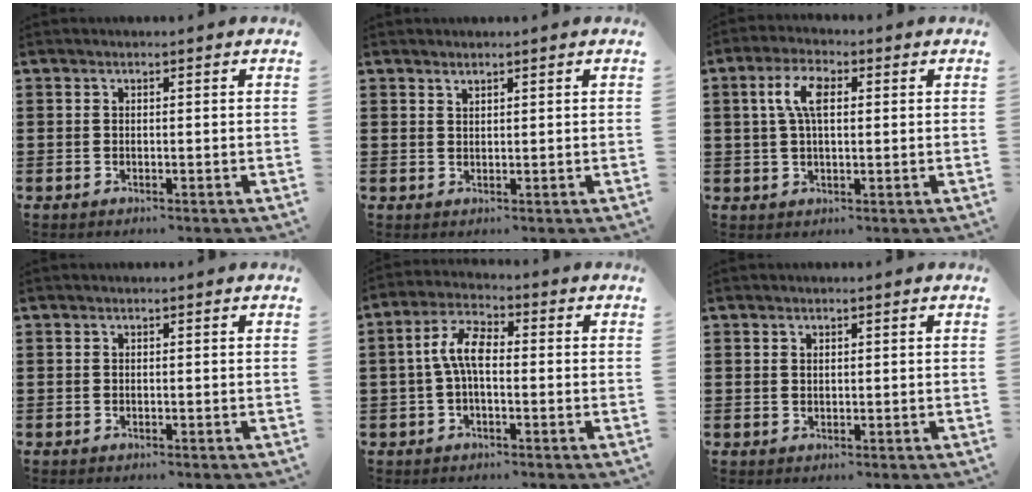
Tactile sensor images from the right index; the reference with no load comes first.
{"total": 1.1, "force": [1.1, 0.2, 0.1], "torque": [-0.003, 0.001, 0.021]}
{"total": 6.0, "force": [1.4, 2.6, 5.2], "torque": [-0.107, 0.015, 0.021]}
{"total": 0.0}
{"total": 5.9, "force": [-0.3, 2.5, 5.4], "torque": [-0.120, 0.006, -0.011]}
{"total": 0.8, "force": [0.6, 0.5, 0.4], "torque": [-0.008, 0.003, 0.011]}